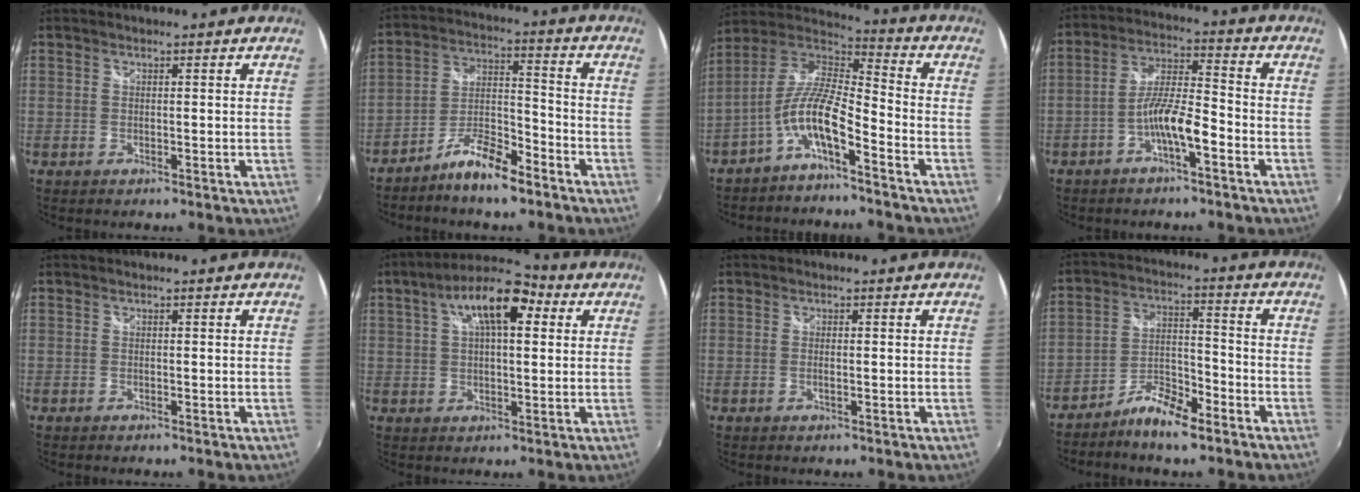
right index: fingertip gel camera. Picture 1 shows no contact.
{"total": 9.3, "force": [-7.1, 2.0, 5.7], "torque": [-0.118, 0.014, -0.130]}
{"total": 10.3, "force": [-5.8, 2.2, 8.2], "torque": [-0.177, 0.011, -0.112]}
{"total": 7.8, "force": [-4.1, 1.3, 6.5], "torque": [-0.133, 0.013, -0.074]}
{"total": 0.0}
{"total": 12.7, "force": [4.6, 5.1, 10.6], "torque": [-0.181, 0.034, 0.066]}
{"total": 0.9, "force": [-0.1, 0.2, 0.8], "torque": [-0.017, 0.002, -0.004]}
{"total": 7.7, "force": [-5.9, 1.8, 4.6], "torque": [-0.097, 0.008, -0.109]}